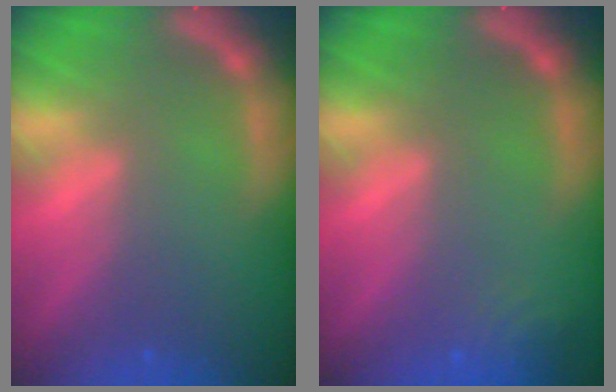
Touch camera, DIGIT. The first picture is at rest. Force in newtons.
{"total": 2.4}